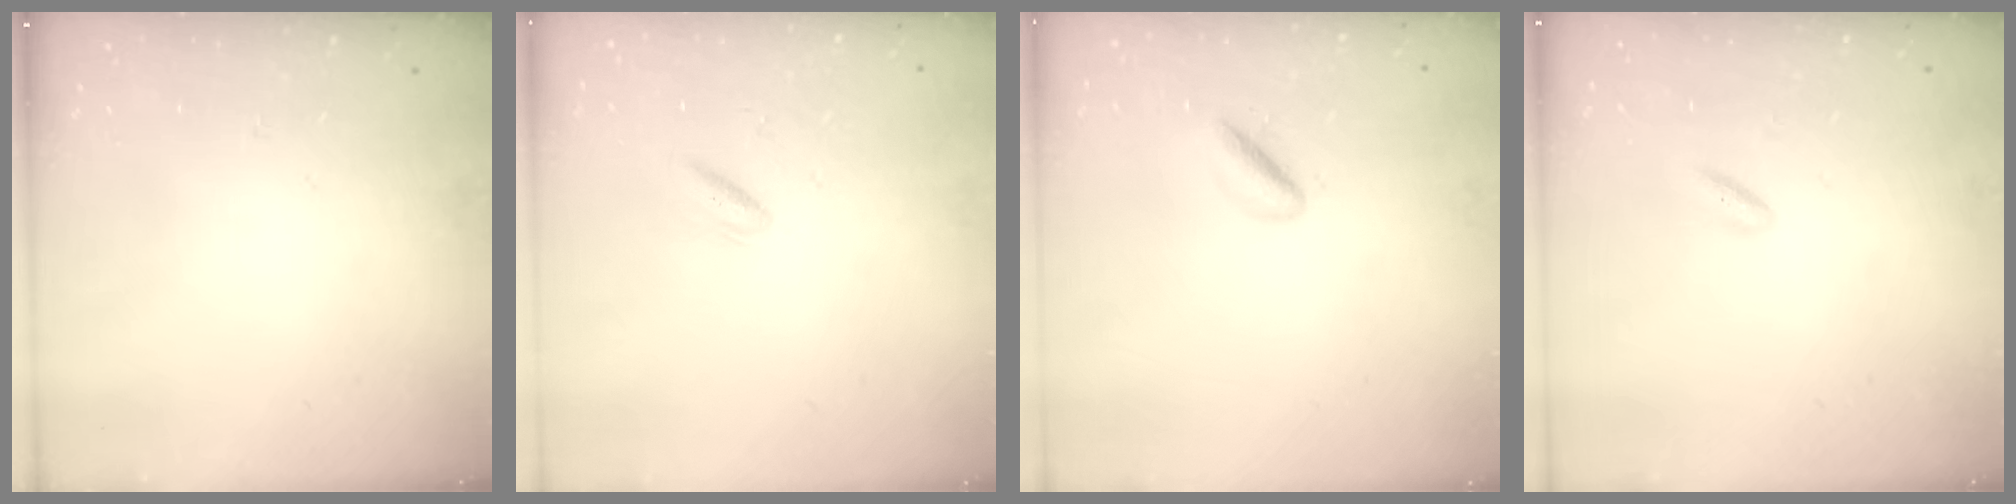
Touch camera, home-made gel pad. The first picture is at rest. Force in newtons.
{"total": 3.1, "press": 2.8, "slide": 1.3}
{"total": 2.5, "press": 2.5, "slide": 0.5}
{"total": 2.0, "press": 1.9, "slide": 0.6}